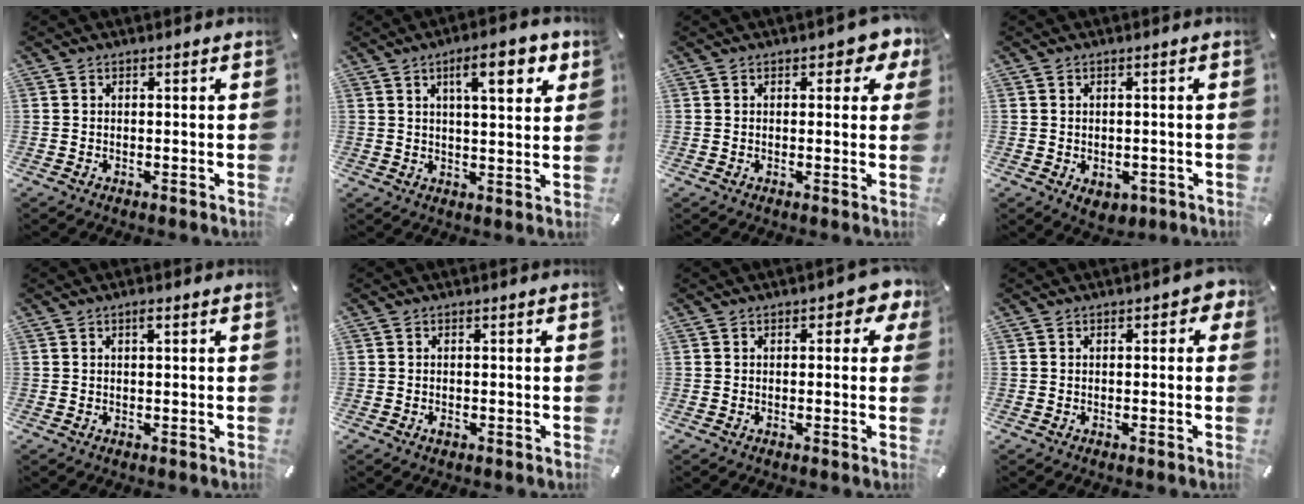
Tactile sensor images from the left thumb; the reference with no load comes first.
{"total": 10.1, "force": [4.7, 3.1, 8.3], "torque": [-0.122, -0.011, 0.072]}
{"total": 3.6, "force": [1.5, 2.1, 2.5], "torque": [-0.030, 0.003, 0.021]}
{"total": 3.2, "force": [-1.2, 2.5, 1.5], "torque": [-0.013, 0.003, -0.020]}
{"total": 1.0, "force": [0.4, 0.2, 0.9], "torque": [-0.018, 0.002, 0.006]}
{"total": 0.7, "force": [-0.4, 0.5, 0.4], "torque": [-0.008, -0.002, -0.008]}
{"total": 3.5, "force": [0.8, 2.1, 2.7], "torque": [-0.032, 0.002, 0.009]}
{"total": 1.8, "force": [-0.1, 1.2, 1.3], "torque": [-0.009, 0.000, -0.006]}